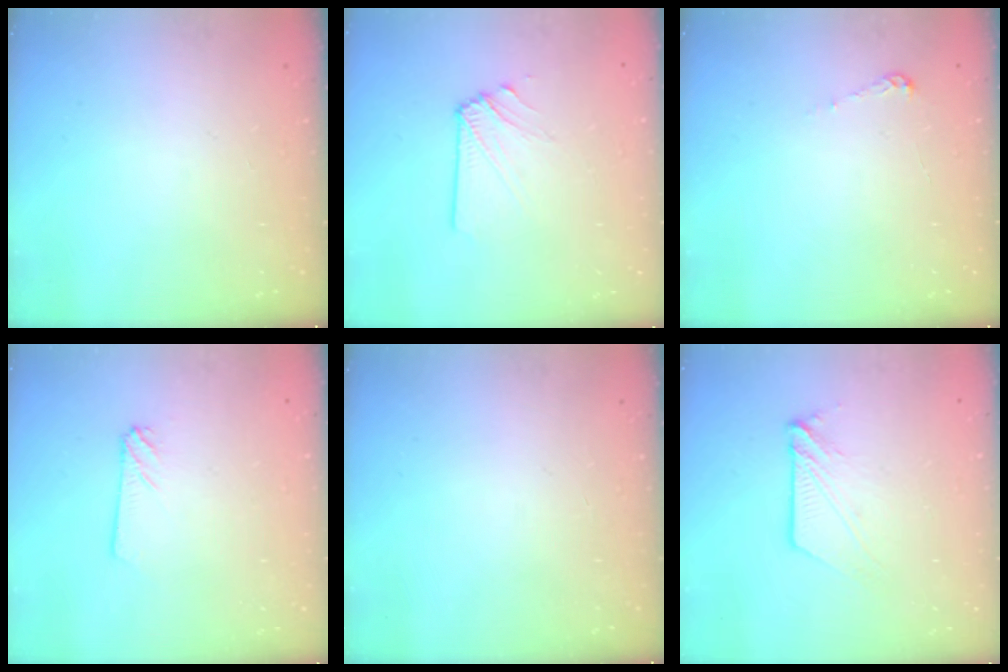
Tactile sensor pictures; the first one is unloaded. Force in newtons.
{"total": 2.9, "press": 2.8, "slide": 0.5}
{"total": 3.9, "press": 3.9, "slide": 0.3}
{"total": 2.4, "press": 2.4, "slide": 0.3}
{"total": 0.0}
{"total": 7.4, "press": 7.4, "slide": 0.5}